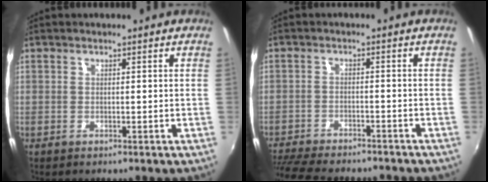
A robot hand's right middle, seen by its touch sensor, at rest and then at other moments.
{"total": 14.2, "force": [-12.3, 3.4, 6.1], "torque": [-0.141, -0.028, -0.191]}